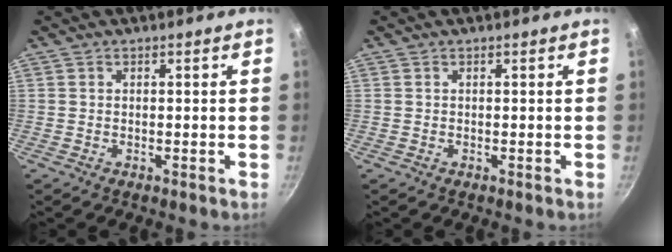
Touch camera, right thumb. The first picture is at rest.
{"total": 0.0}